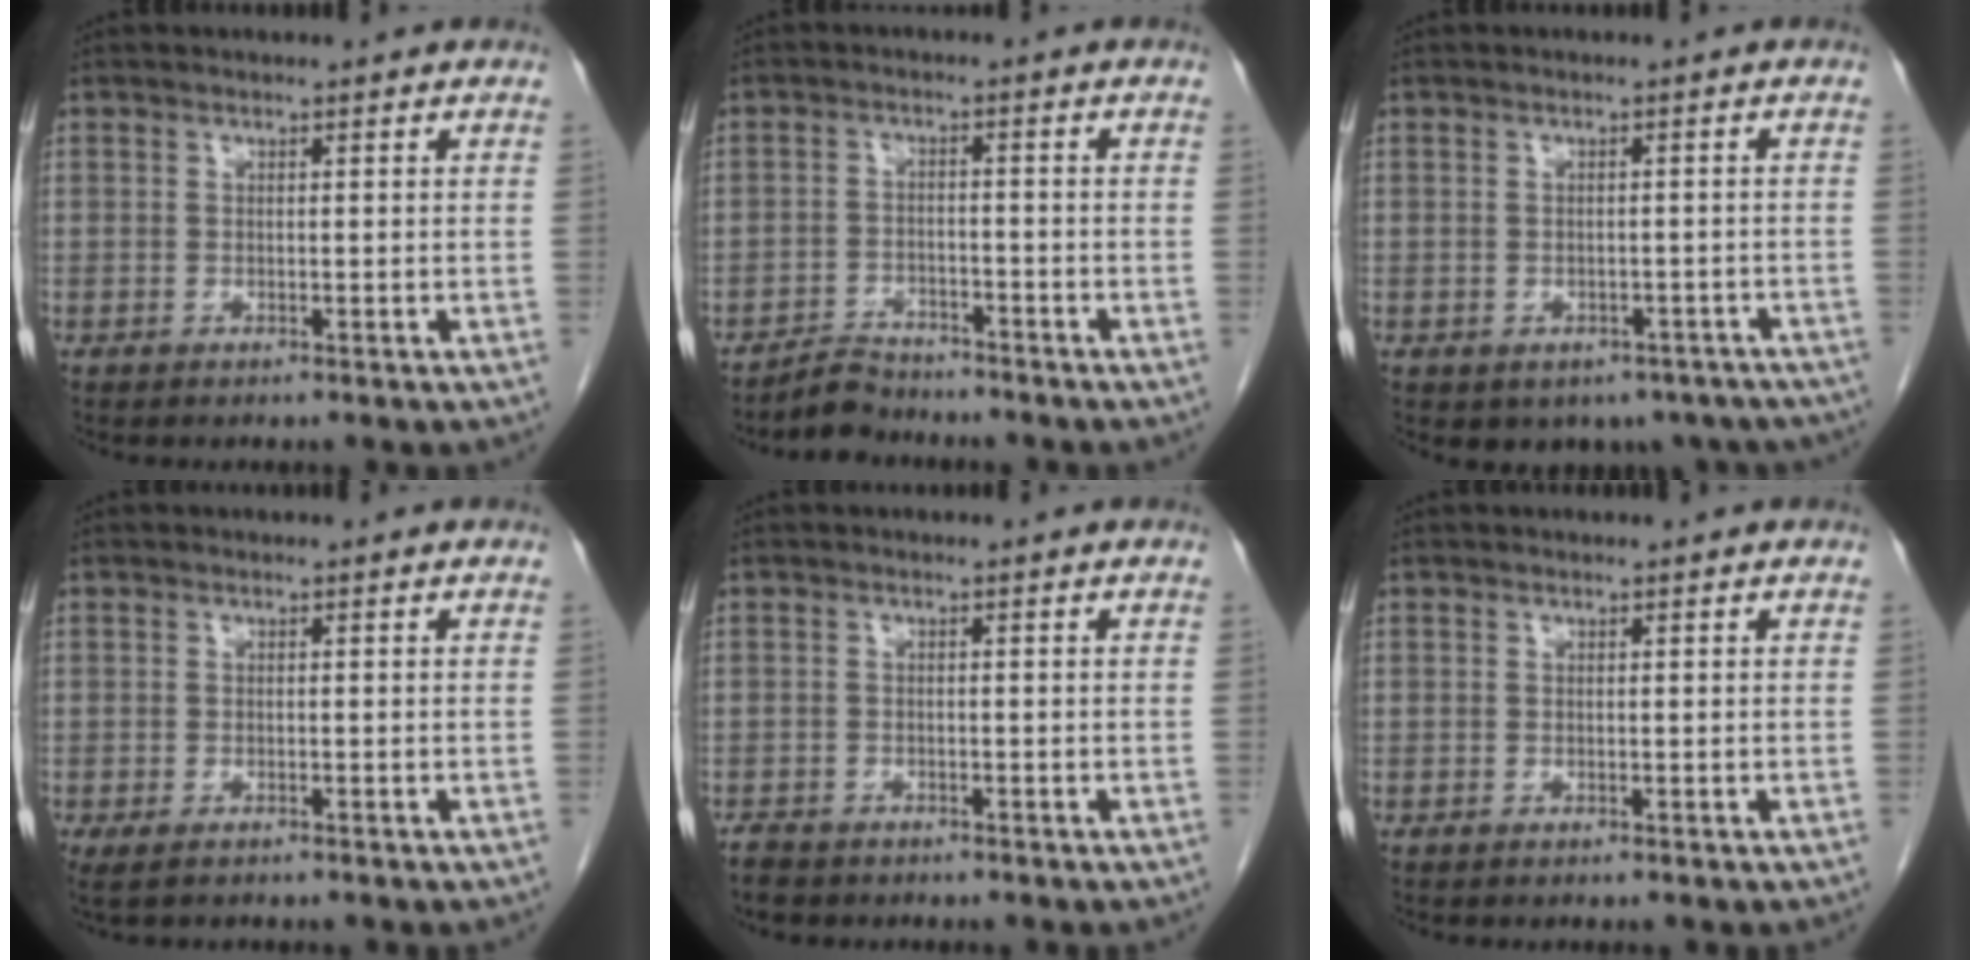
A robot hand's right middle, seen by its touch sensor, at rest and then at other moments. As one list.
[{"total": 3.7, "force": [-3.6, 1.0, -0.1], "torque": [-0.001, -0.004, -0.063]}, {"total": 9.7, "force": [-6.8, 6.1, 3.1], "torque": [-0.029, 0.001, -0.072]}, {"total": 2.5, "force": [-1.9, 1.0, 1.4], "torque": [-0.026, -0.006, -0.026]}, {"total": 3.0, "force": [-2.5, 1.3, 0.8], "torque": [-0.019, -0.002, -0.040]}, {"total": 0.0}]